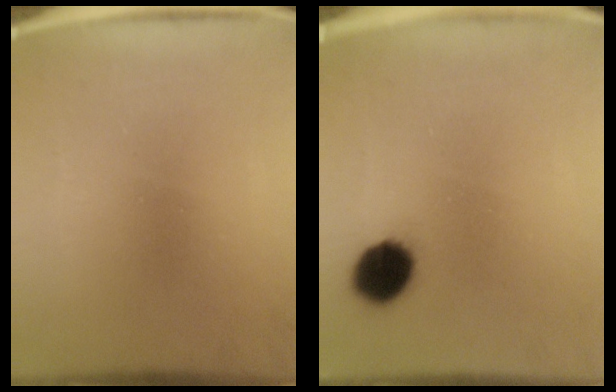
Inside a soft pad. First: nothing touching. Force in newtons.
{"total": 8.7}